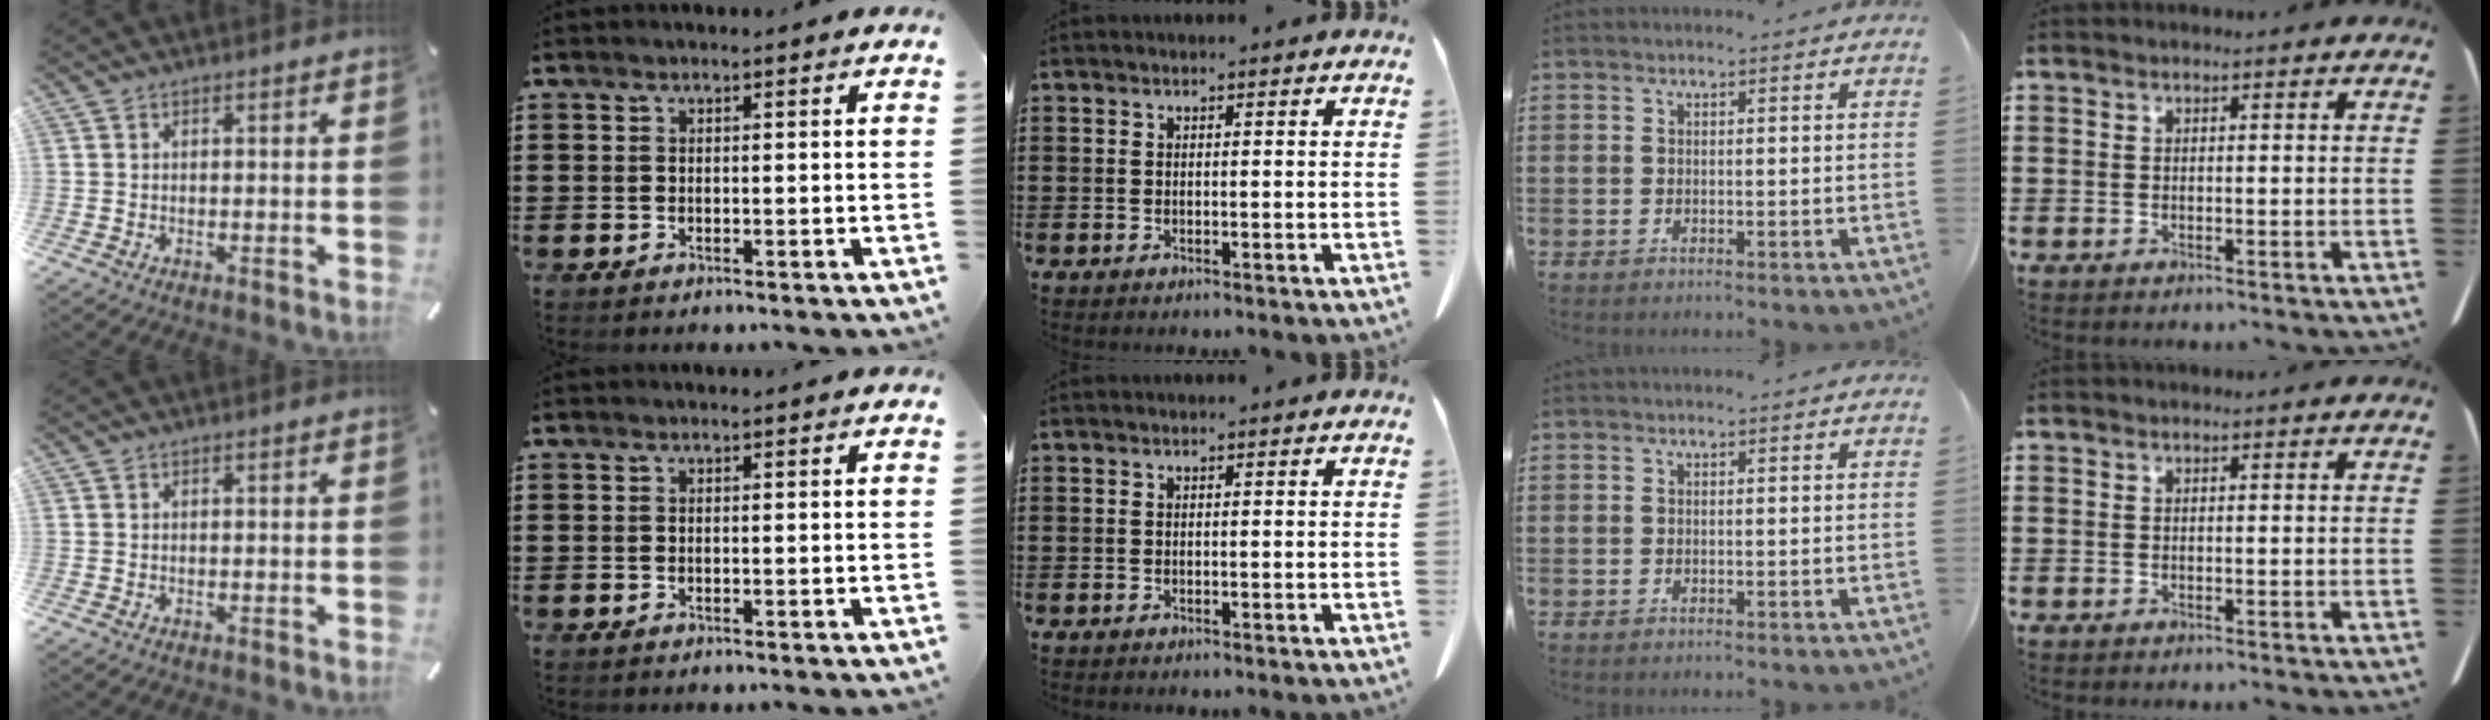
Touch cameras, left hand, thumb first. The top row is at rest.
{}